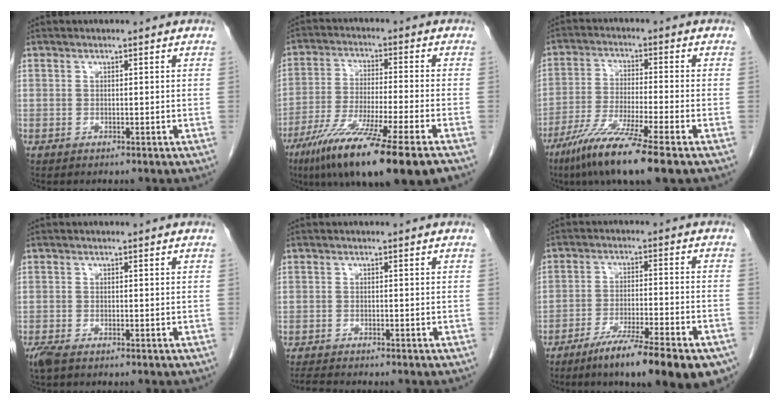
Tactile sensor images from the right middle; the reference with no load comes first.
{"total": 17.2, "force": [-10.9, -0.1, 13.3], "torque": [-0.217, -0.051, -0.184]}
{"total": 11.4, "force": [-7.5, -0.6, 8.5], "torque": [-0.166, -0.038, -0.135]}
{"total": 2.3, "force": [-1.6, 0.6, 1.5], "torque": [-0.038, -0.010, -0.030]}
{"total": 3.0, "force": [-2.9, 0.1, 1.0], "torque": [-0.018, -0.013, -0.049]}
{"total": 16.9, "force": [-12.2, 2.0, 11.5], "torque": [-0.122, -0.013, -0.184]}